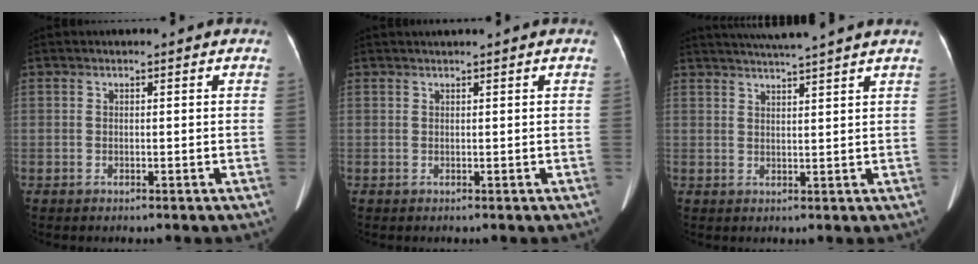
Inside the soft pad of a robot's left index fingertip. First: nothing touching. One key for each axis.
{"total": 1.0, "fx": 0.8, "fy": -0.3, "fz": 0.6, "tx": -0.012, "ty": 0.012, "tz": 0.023}
{"total": 7.9, "fx": 7.0, "fy": -1.6, "fz": 3.3, "tx": -0.051, "ty": 0.015, "tz": 0.096}